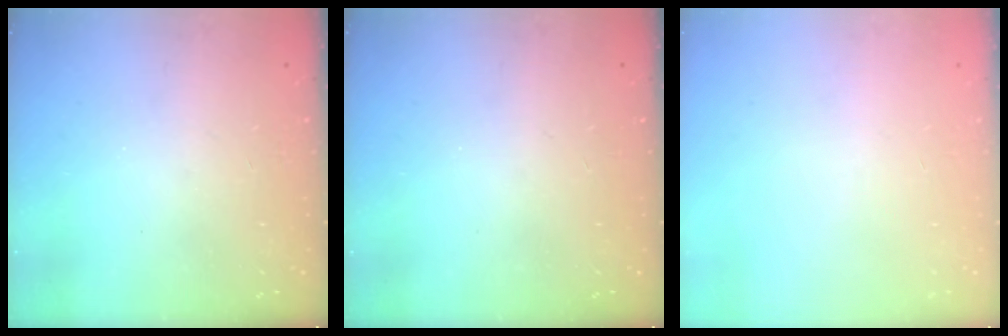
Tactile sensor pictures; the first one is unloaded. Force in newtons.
{"total": 0.0}
{"total": 0.0}